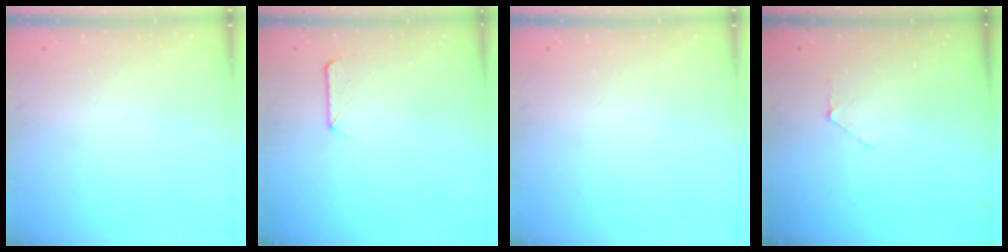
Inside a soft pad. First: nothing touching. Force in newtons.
{"total": 7.6, "press": 7.6, "slide": 0.8}
{"total": 0.0}
{"total": 3.5, "press": 3.5, "slide": 0.4}